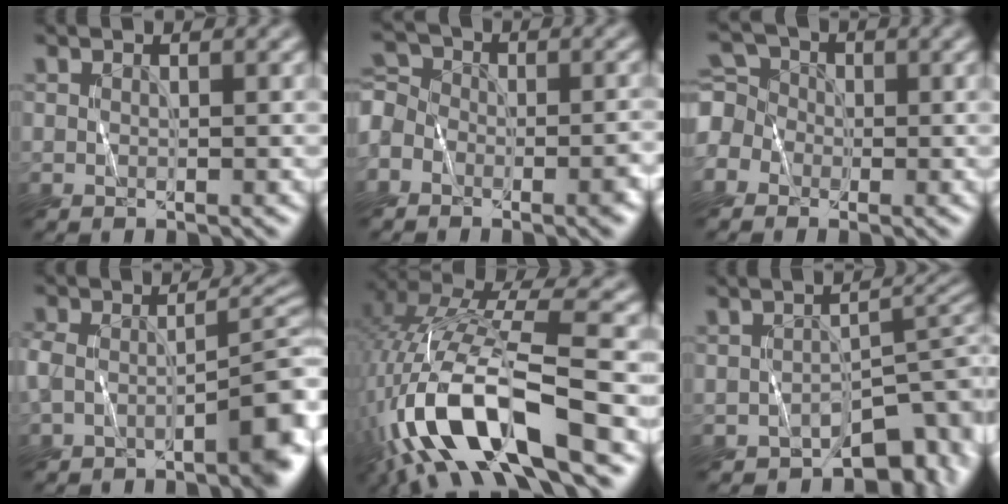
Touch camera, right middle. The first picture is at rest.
{"total": 6.6, "force": [-3.7, 4.1, 3.6], "torque": [-0.048, 0.014, -0.065]}
{"total": 3.9, "force": [-0.5, 3.5, 1.6], "torque": [-0.048, 0.025, -0.021]}
{"total": 6.2, "force": [-3.2, 2.4, 4.6], "torque": [-0.075, 0.006, -0.060]}
{"total": 12.8, "force": [-5.1, 3.7, 11.2], "torque": [-0.241, 0.010, -0.087]}
{"total": 6.0, "force": [-3.9, 3.0, 3.4], "torque": [-0.027, -0.003, -0.056]}